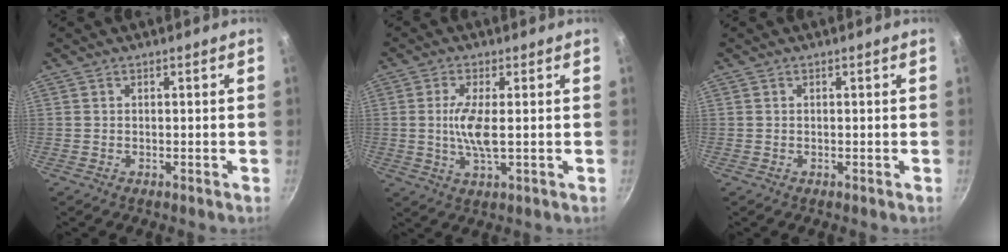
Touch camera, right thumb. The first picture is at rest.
{"total": 6.5, "force": [0.2, 1.7, 6.3], "torque": [-0.137, -0.005, 0.004]}
{"total": 0.0}